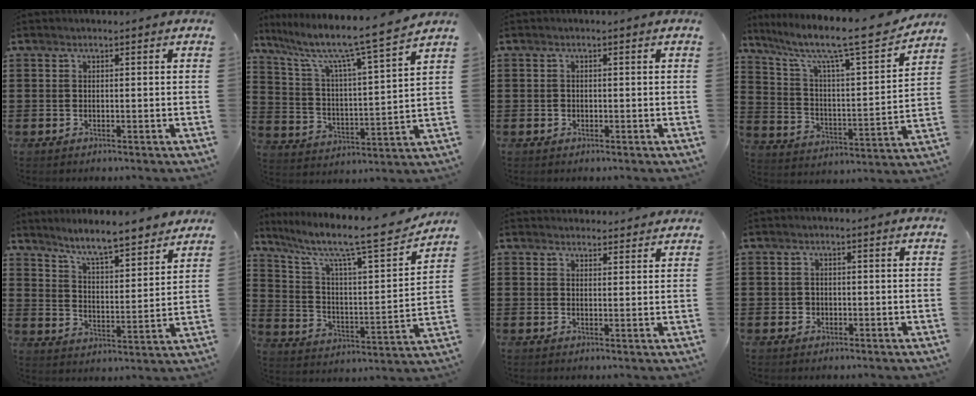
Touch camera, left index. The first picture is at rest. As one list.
[{"total": 8.6, "force": [7.1, 0.1, 4.9], "torque": [-0.119, -0.057, 0.106]}, {"total": 0.5, "force": [0.0, 0.5, 0.2], "torque": [-0.005, 0.003, -0.001]}, {"total": 10.5, "force": [8.5, 1.2, 6.0], "torque": [-0.143, -0.058, 0.135]}, {"total": 6.8, "force": [6.2, 0.1, 2.7], "torque": [-0.076, -0.037, 0.107]}, {"total": 11.5, "force": [9.0, 1.7, 6.9], "torque": [-0.152, -0.059, 0.144]}, {"total": 2.5, "force": [2.4, 0.4, 0.0], "torque": [-0.006, -0.005, 0.048]}, {"total": 1.0, "force": [0.1, 0.9, 0.3], "torque": [-0.010, 0.006, 0.000]}]